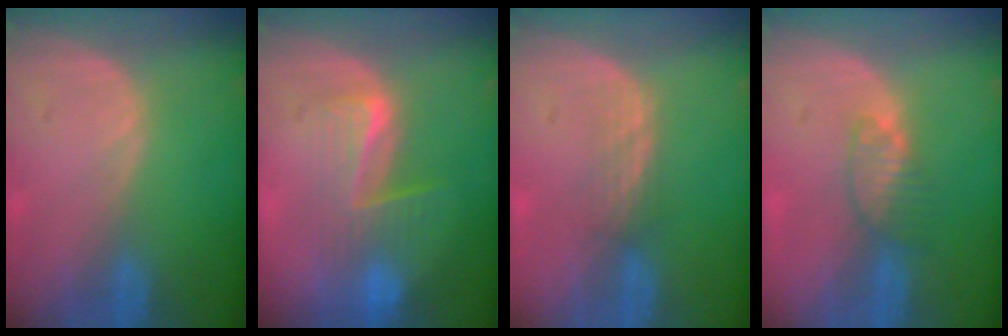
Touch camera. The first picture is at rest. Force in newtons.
{"total": 6.7, "press": 6.5, "slide": 1.4}
{"total": 2.2, "press": 2.2, "slide": 0.4}
{"total": 3.4, "press": 3.3, "slide": 0.6}